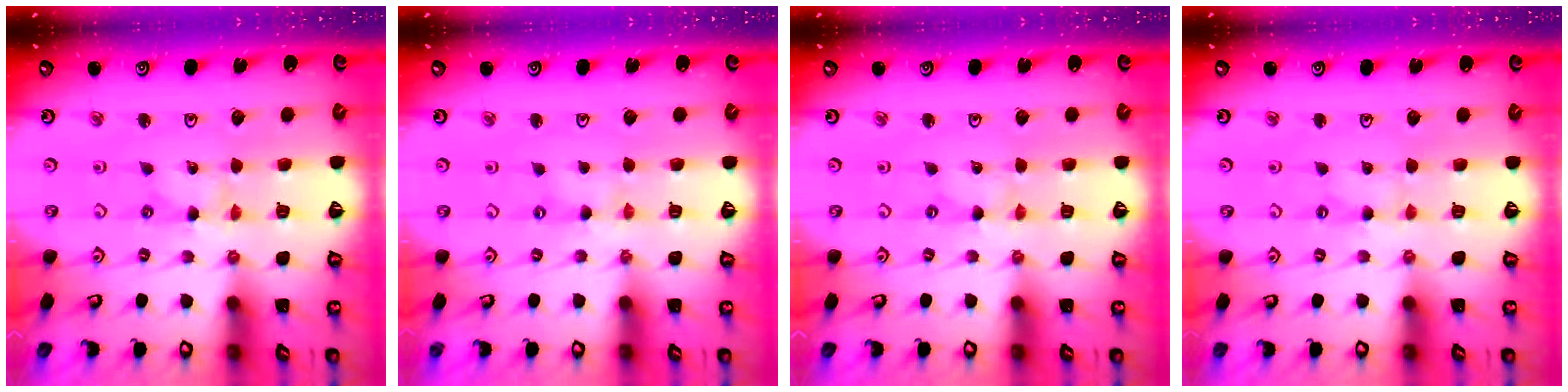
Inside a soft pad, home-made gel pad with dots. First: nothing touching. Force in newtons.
{"total": 0.0}
{"total": 0.0}
{"total": 1.7, "press": 1.7, "slide": 0.3}